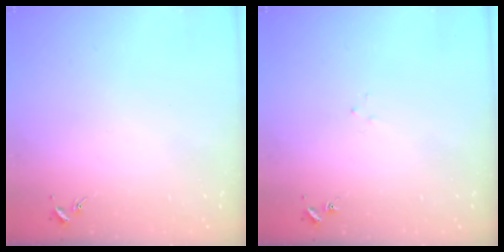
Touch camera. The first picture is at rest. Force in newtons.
{"total": 1.8, "press": 1.8, "slide": 0.1}